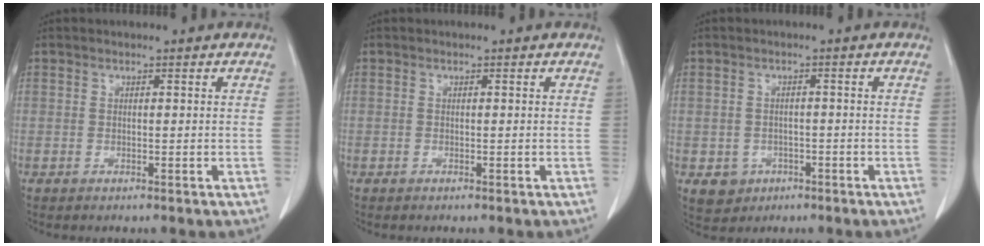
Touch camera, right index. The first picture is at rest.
{"total": 0.0}
{"total": 3.8, "force": [-1.5, 3.4, 0.6], "torque": [-0.002, 0.009, -0.014]}